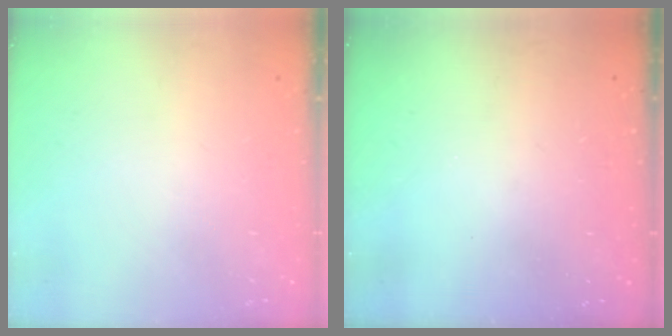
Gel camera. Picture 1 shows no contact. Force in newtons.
{"total": 3.2, "press": 3.2, "slide": 0.1}